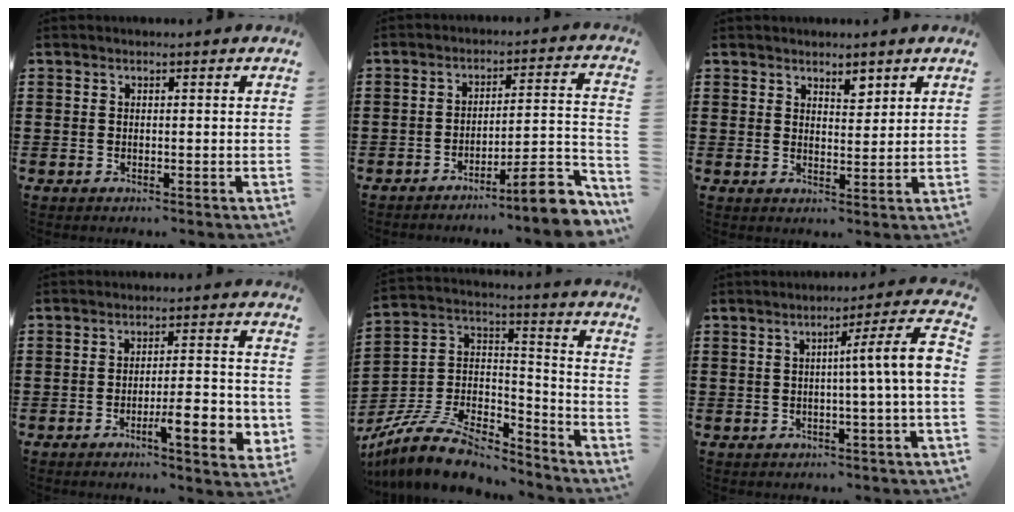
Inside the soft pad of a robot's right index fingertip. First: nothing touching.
{"total": 8.2, "force": [-6.1, 0.6, 5.4], "torque": [-0.082, 0.003, -0.112]}
{"total": 2.9, "force": [2.5, 1.2, 1.0], "torque": [-0.018, 0.003, 0.044]}
{"total": 7.6, "force": [-2.8, 1.5, 6.9], "torque": [-0.098, -0.005, -0.044]}
{"total": 9.9, "force": [-8.1, 3.3, 4.6], "torque": [-0.103, 0.014, -0.161]}
{"total": 8.1, "force": [0.0, -0.3, 8.1], "torque": [-0.128, -0.016, -0.005]}